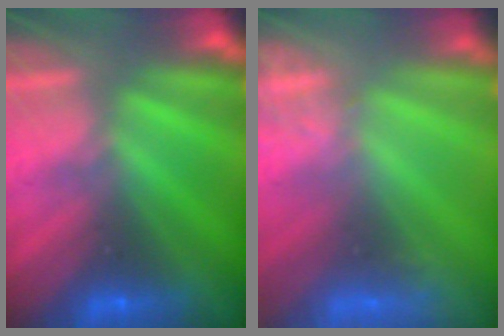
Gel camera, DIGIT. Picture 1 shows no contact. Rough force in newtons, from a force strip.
{"total": 2.6}